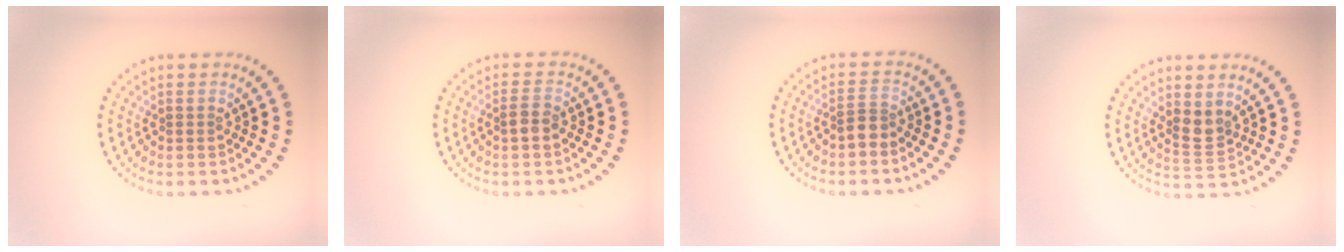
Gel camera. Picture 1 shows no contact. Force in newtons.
{"total": 1.4, "press": 1.3, "slide": 0.3}
{"total": 1.4, "press": 1.0, "slide": 1.0}
{"total": 2.0, "press": 1.7, "slide": 1.2}